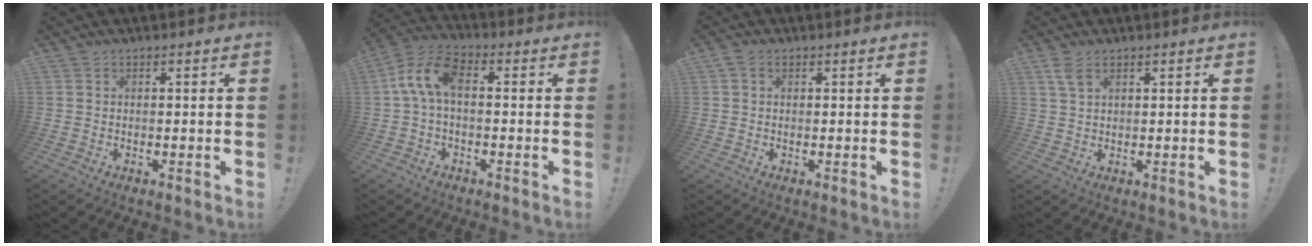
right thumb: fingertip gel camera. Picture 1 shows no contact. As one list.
[{"total": 9.7, "force": [0.8, 5.2, 8.2], "torque": [-0.169, 0.010, 0.020]}, {"total": 1.2, "force": [0.4, 0.8, 0.8], "torque": [-0.014, 0.003, 0.005]}, {"total": 4.2, "force": [2.4, 1.8, 3.0], "torque": [-0.061, -0.003, 0.045]}]